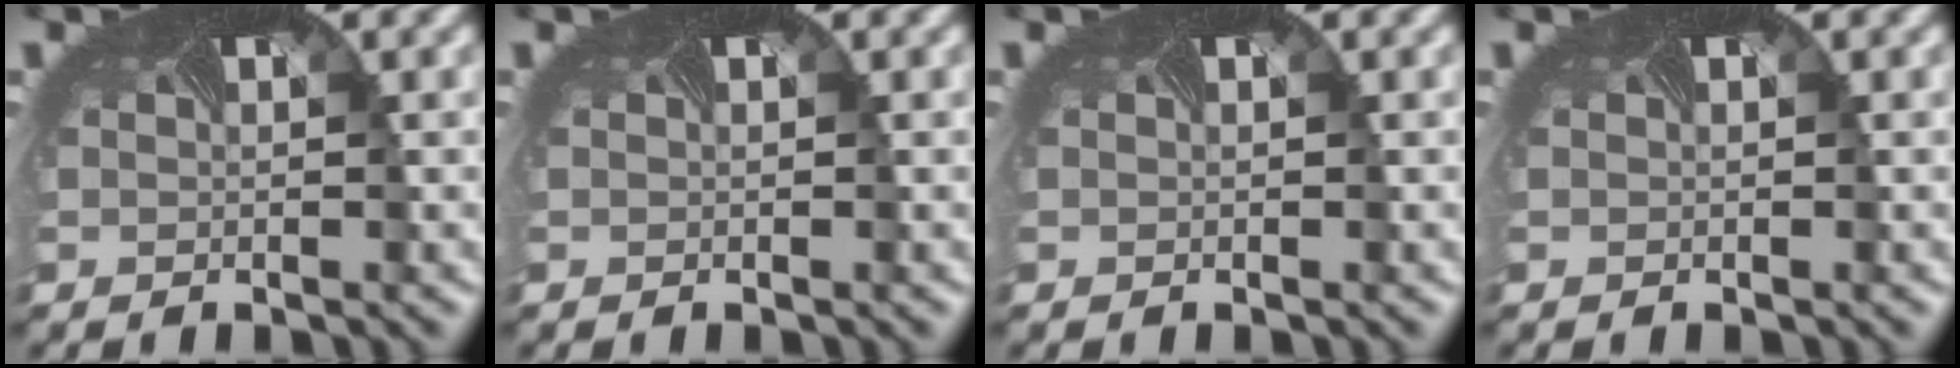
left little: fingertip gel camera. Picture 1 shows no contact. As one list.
[{"total": 0.0}, {"total": 0.0}, {"total": 0.0}]